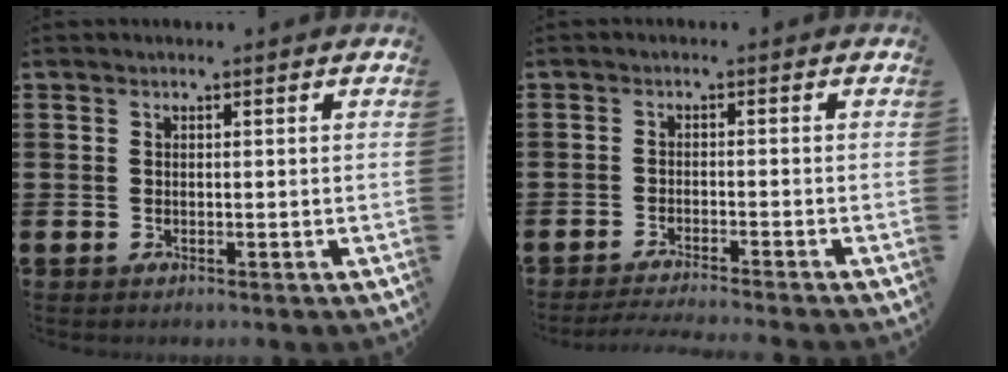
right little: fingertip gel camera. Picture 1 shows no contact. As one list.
[{"total": 1.8, "force": [-1.7, -0.3, 0.6], "torque": [-0.008, 0.003, -0.035]}]